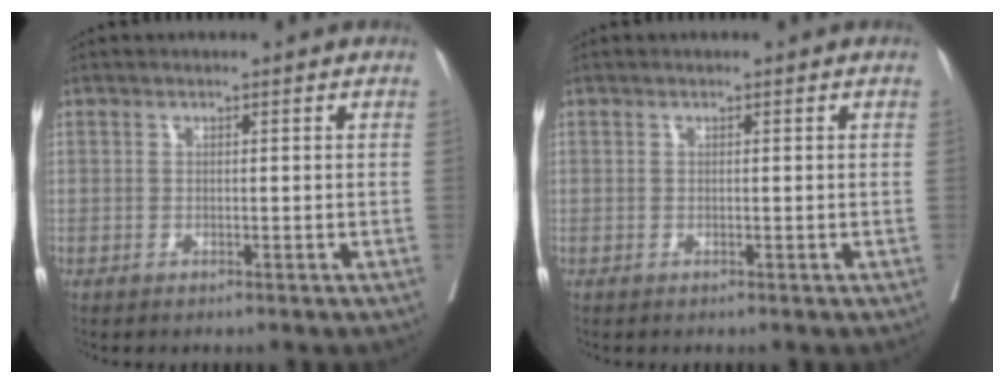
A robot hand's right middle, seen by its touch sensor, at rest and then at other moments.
{"total": 0.0}